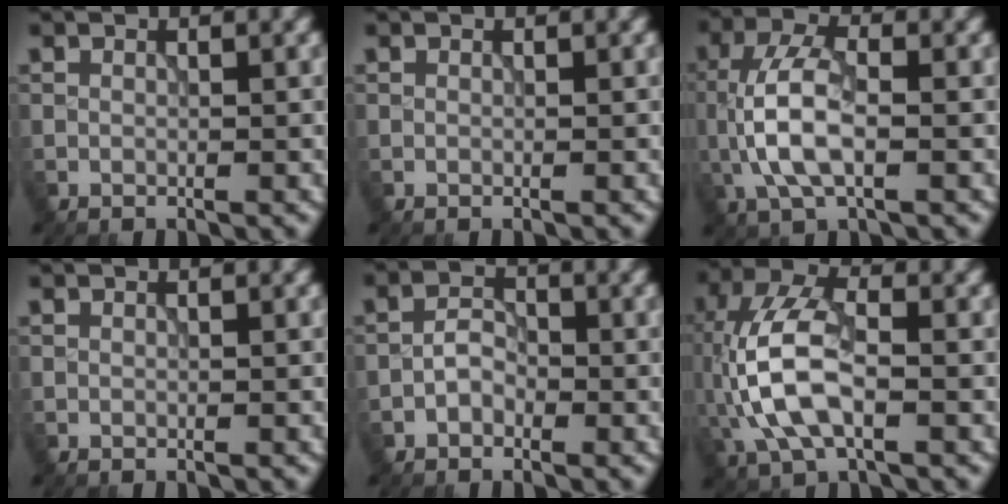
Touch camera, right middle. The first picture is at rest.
{"total": 0.0}
{"total": 6.0, "force": [-0.7, 2.7, 5.3], "torque": [-0.122, 0.006, -0.016]}
{"total": 0.0}
{"total": 1.9, "force": [-0.9, 1.2, 1.1], "torque": [-0.019, 0.008, -0.021]}
{"total": 8.3, "force": [-1.4, 4.1, 7.1], "torque": [-0.165, 0.016, -0.033]}